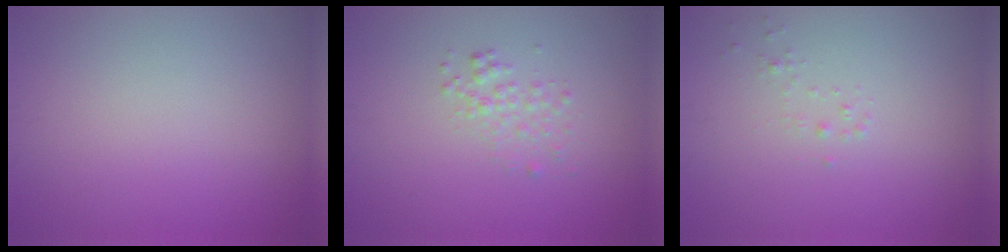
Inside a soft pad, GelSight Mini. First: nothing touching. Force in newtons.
{"total": 1.4, "press": 1.4, "slide": 0.1}
{"total": 0.6, "press": 0.6, "slide": 0.0}